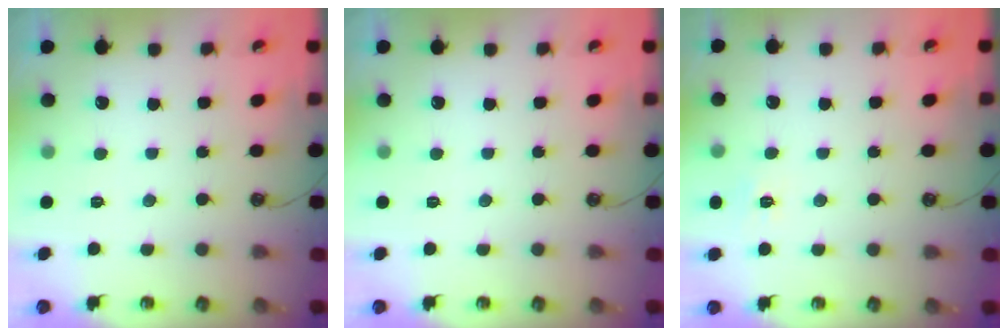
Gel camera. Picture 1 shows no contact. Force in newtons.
{"total": 0.0}
{"total": 5.0, "press": 4.9, "slide": 0.6}